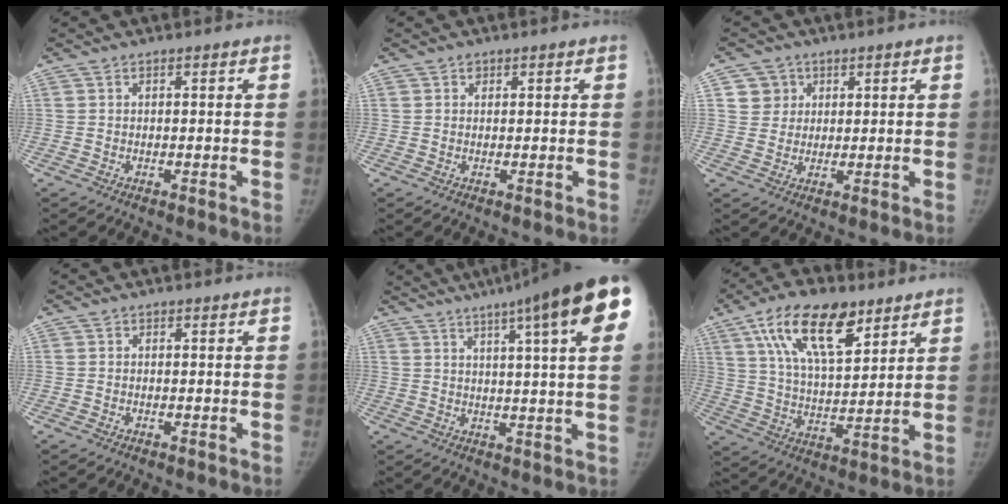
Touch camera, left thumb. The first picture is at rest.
{"total": 0.7, "force": [0.4, 0.6, 0.1], "torque": [0.010, -0.001, 0.005]}
{"total": 4.3, "force": [1.6, 4.0, -0.1], "torque": [0.032, -0.005, 0.024]}
{"total": 0.0}
{"total": 22.3, "force": [11.9, 3.0, 18.5], "torque": [-0.247, -0.003, 0.142]}
{"total": 17.4, "force": [9.6, 7.7, 12.3], "torque": [-0.181, -0.033, 0.172]}